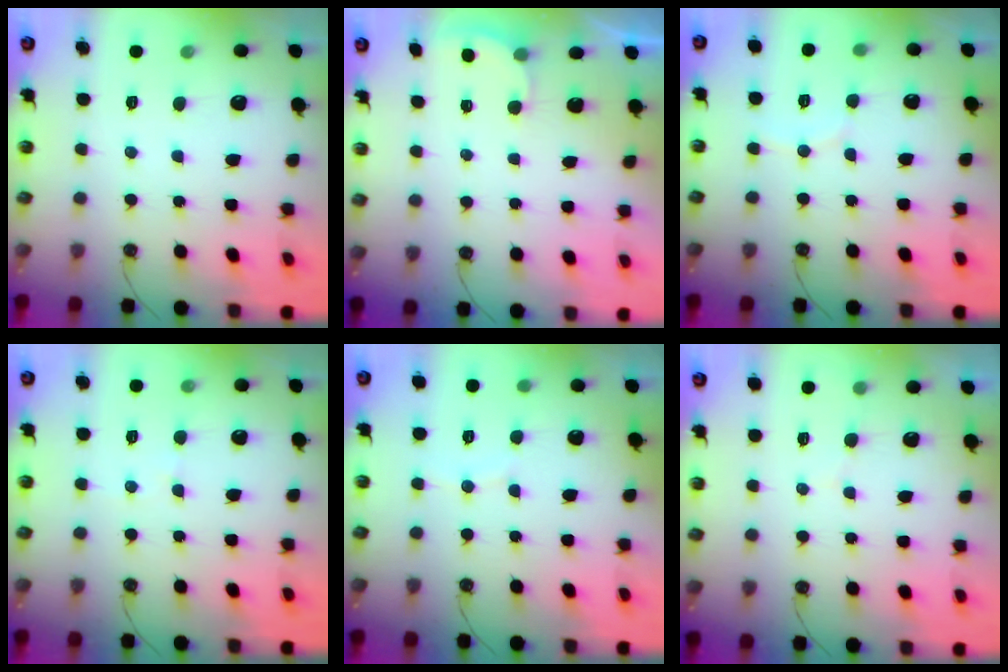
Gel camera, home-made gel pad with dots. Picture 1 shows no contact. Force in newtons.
{"total": 2.3, "press": 2.1, "slide": 0.8}
{"total": 4.7, "press": 4.7, "slide": 0.5}
{"total": 5.0, "press": 5.0, "slide": 0.6}
{"total": 3.7, "press": 3.6, "slide": 0.4}
{"total": 2.5, "press": 2.5, "slide": 0.1}